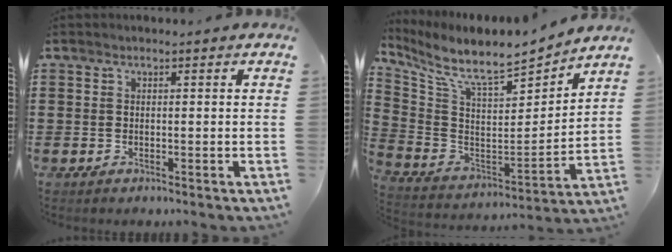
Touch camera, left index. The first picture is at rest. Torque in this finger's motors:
{"motor_torque": [2.14, 0.00, 0.25, 0.06]}